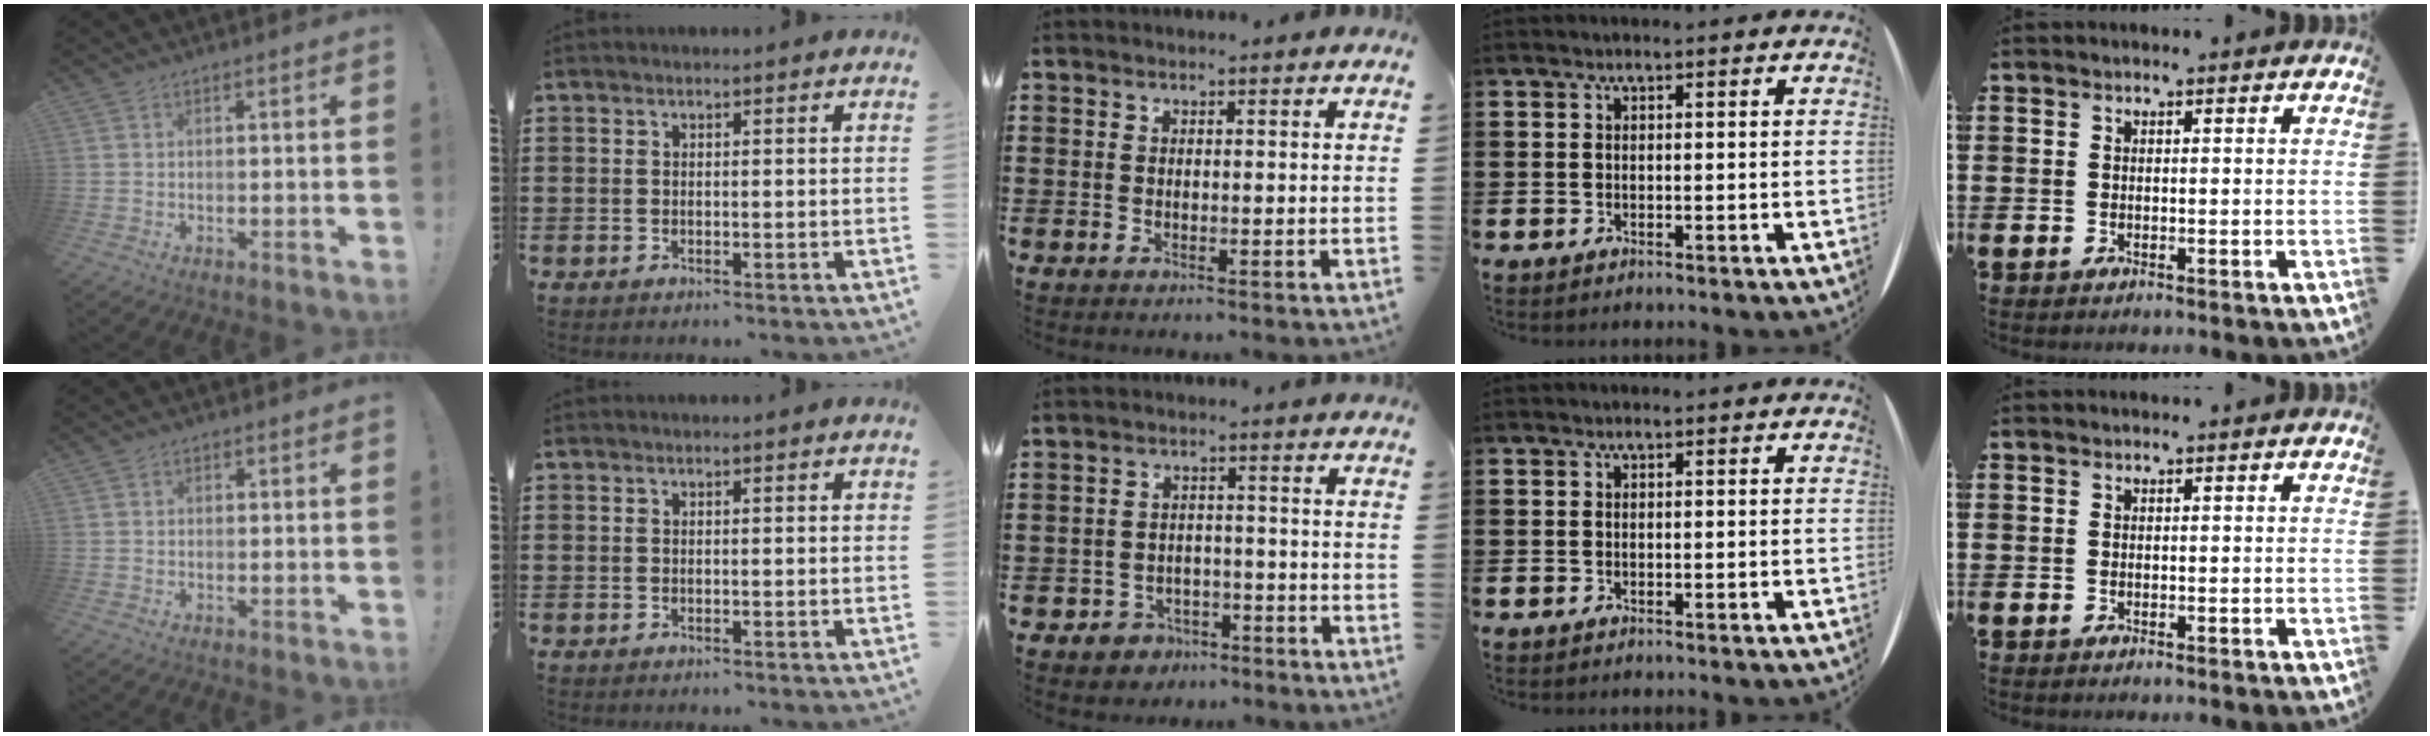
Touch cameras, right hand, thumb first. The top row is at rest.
{"thumb": {"total": 0.6, "force": [0.4, 0.4, 0.3], "torque": [0.003, -0.002, 0.005]}, "middle": {"total": 2.9, "force": [-2.6, 1.4, -0.1], "torque": [-0.008, 0.005, -0.055]}}